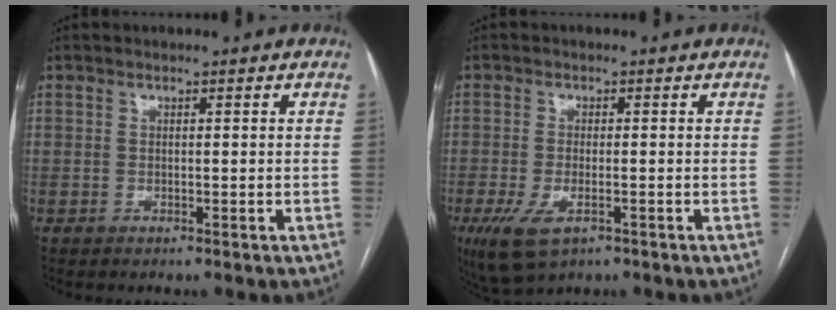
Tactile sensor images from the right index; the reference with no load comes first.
{"total": 6.7, "force": [-3.3, 2.8, 5.2], "torque": [-0.102, -0.016, -0.050]}